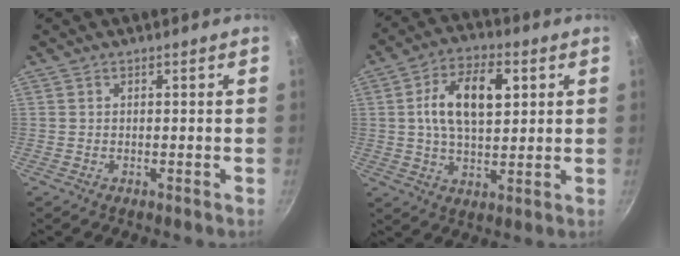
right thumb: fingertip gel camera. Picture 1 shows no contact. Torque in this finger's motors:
{"motor_torque": [0.17, 0.17, 0.92, -0.03, 0.12]}